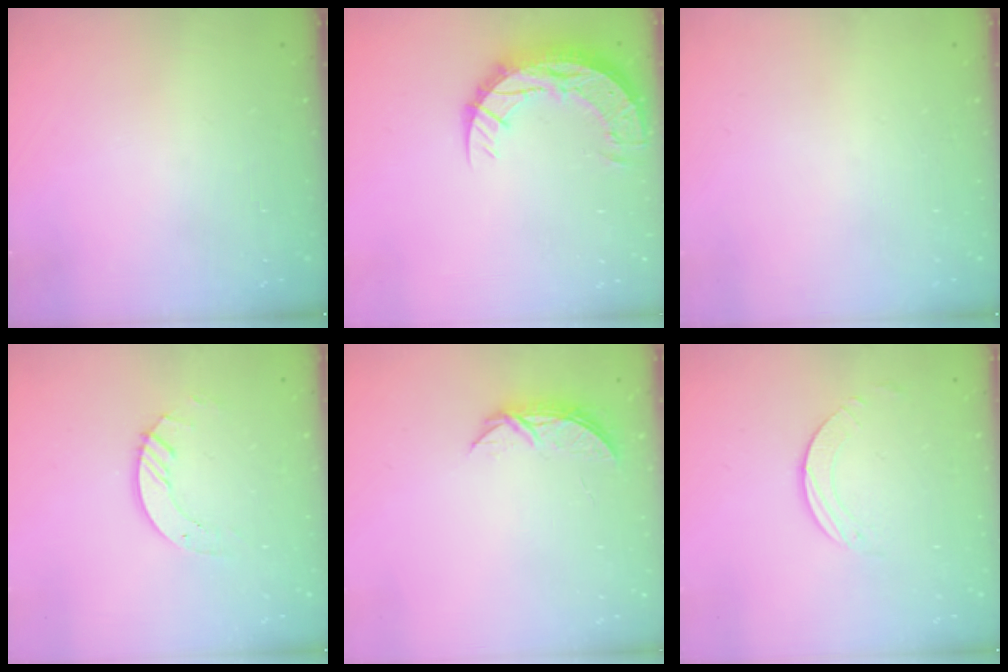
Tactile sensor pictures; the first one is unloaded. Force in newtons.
{"total": 13.2, "press": 13.2, "slide": 0.9}
{"total": 0.0}
{"total": 5.2, "press": 5.2, "slide": 0.3}
{"total": 5.2, "press": 5.2, "slide": 0.6}
{"total": 1.9, "press": 1.9, "slide": 0.2}